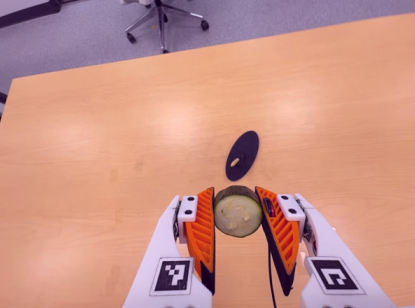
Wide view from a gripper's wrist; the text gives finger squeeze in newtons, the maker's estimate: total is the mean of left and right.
{"total": 9.1, "left": 8.0, "right": 10.3}